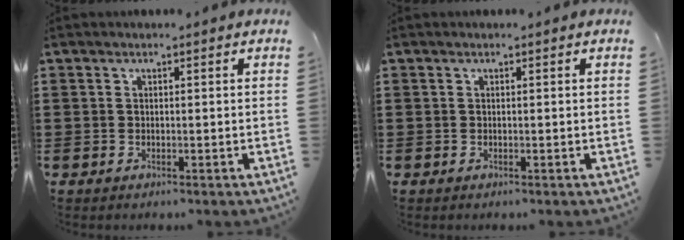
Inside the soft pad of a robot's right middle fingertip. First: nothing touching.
{"total": 0.0}